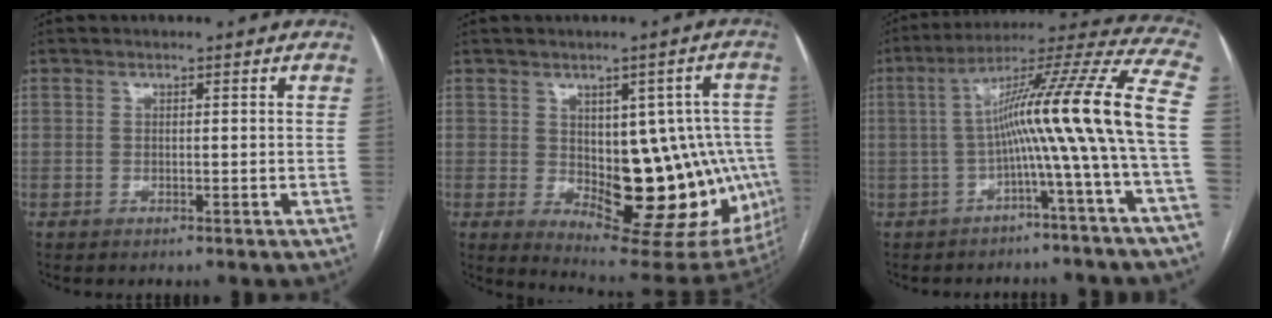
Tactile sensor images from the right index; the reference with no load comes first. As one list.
[{"total": 20.3, "force": [-2.4, 9.9, 17.6], "torque": [-0.171, 0.017, -0.003]}, {"total": 16.4, "force": [-2.2, -2.3, 16.0], "torque": [-0.226, 0.035, -0.046]}]